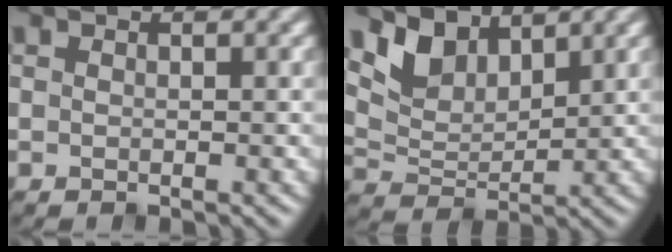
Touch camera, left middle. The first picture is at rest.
{"total": 5.1, "force": [3.6, 2.6, 2.5], "torque": [-0.056, 0.002, 0.063]}